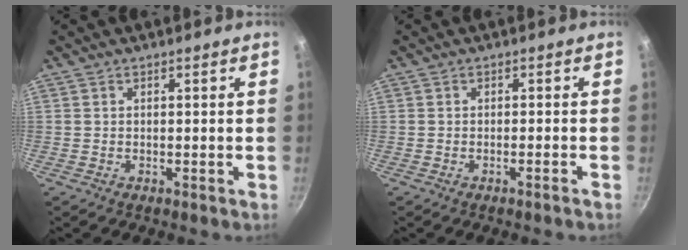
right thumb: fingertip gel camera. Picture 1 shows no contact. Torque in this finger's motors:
{"motor_torque": [-0.11, 0.03, -0.14, -0.10, -0.03]}